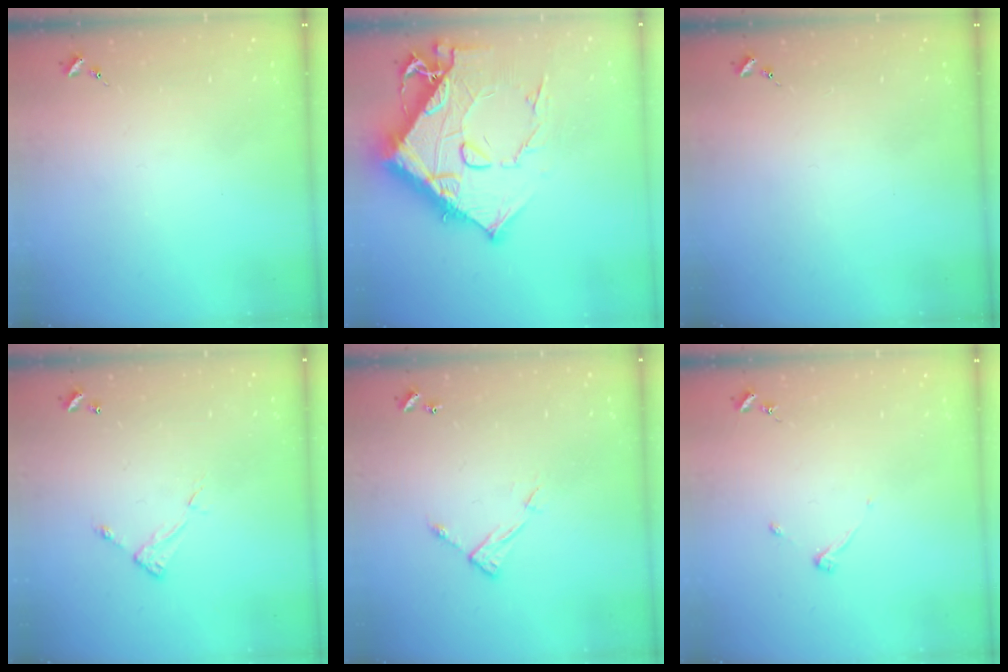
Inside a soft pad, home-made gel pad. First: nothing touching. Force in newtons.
{"total": 19.8, "press": 19.7, "slide": 2.0}
{"total": 0.0}
{"total": 4.9, "press": 4.8, "slide": 0.3}
{"total": 6.3, "press": 6.3, "slide": 0.4}
{"total": 3.3, "press": 3.3, "slide": 0.4}